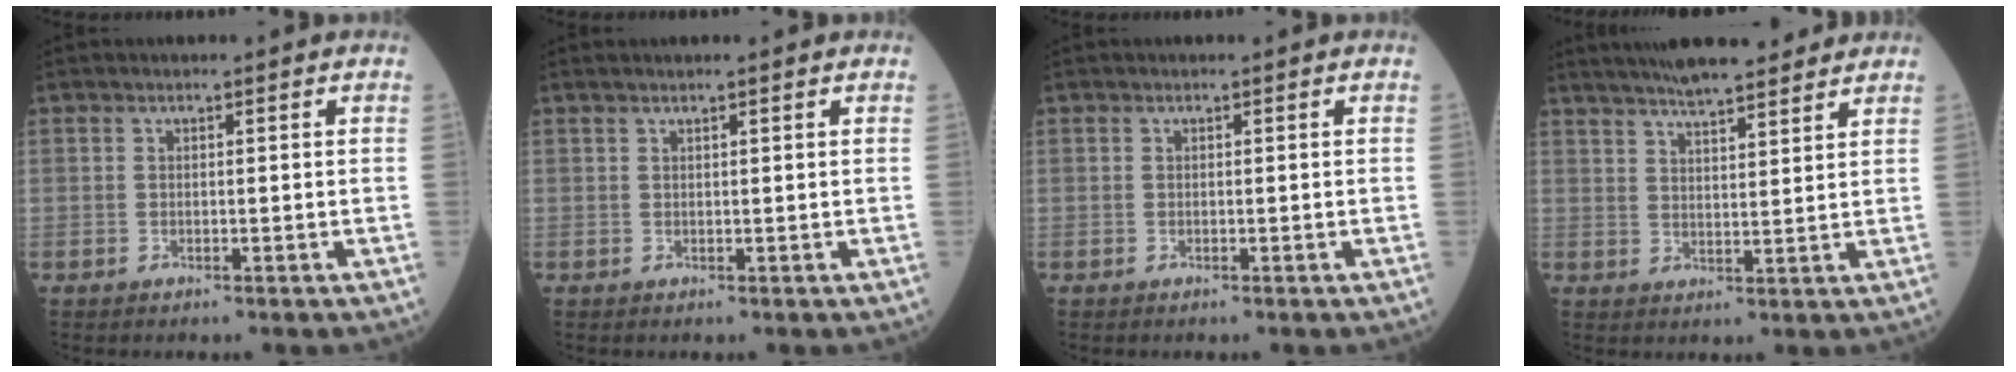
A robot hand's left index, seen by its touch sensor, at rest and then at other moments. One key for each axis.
{"total": 1.6, "fx": 1.3, "fy": -0.3, "fz": 0.8, "tx": -0.016, "ty": 0.017, "tz": 0.025}
{"total": 0.0}
{"total": 12.0, "fx": 10.3, "fy": 1.6, "fz": 6.0, "tx": -0.094, "ty": 0.019, "tz": 0.152}